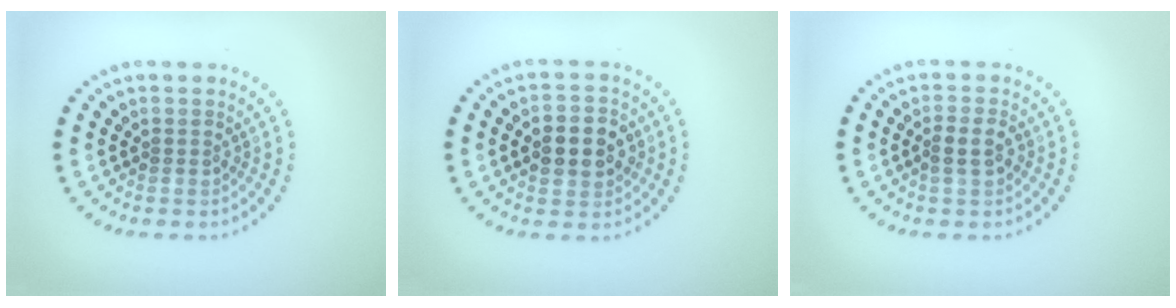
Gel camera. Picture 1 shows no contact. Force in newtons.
{"total": 4.5, "press": 4.5, "slide": 0.2}
{"total": 2.1, "press": 2.1, "slide": 0.6}